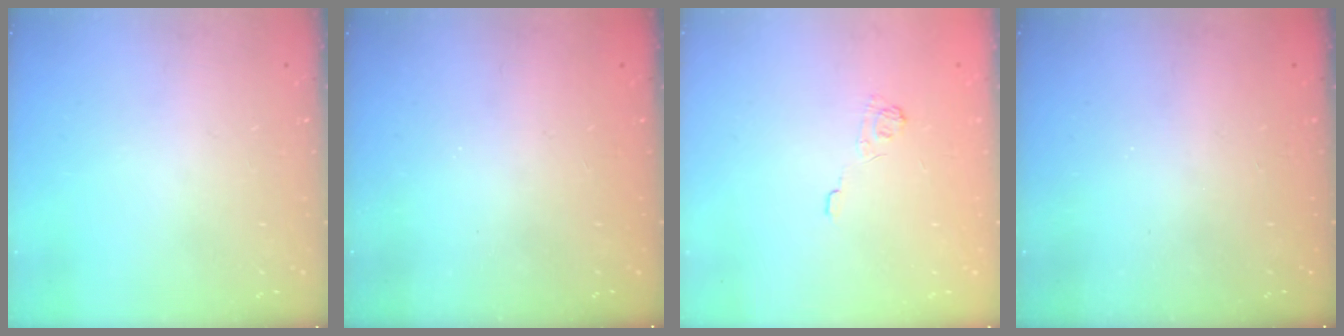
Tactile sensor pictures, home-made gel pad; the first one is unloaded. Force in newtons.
{"total": 2.3, "press": 2.2, "slide": 0.8}
{"total": 2.5, "press": 2.1, "slide": 1.3}
{"total": 2.3, "press": 2.2, "slide": 0.6}